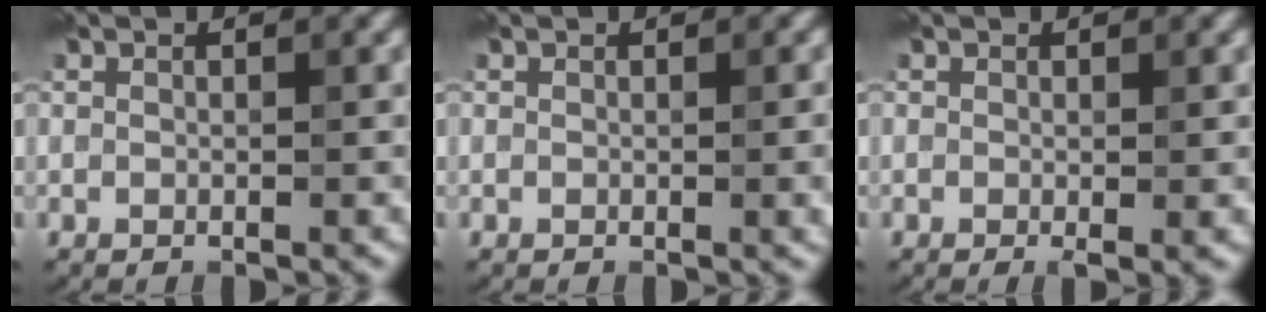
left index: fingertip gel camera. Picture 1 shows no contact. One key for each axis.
{"total": 1.4, "fx": -0.1, "fy": 0.4, "fz": 1.3, "tx": -0.013, "ty": -0.002, "tz": -0.002}
{"total": 1.1, "fx": -0.1, "fy": 0.2, "fz": 1.1, "tx": -0.014, "ty": -0.008, "tz": -0.001}